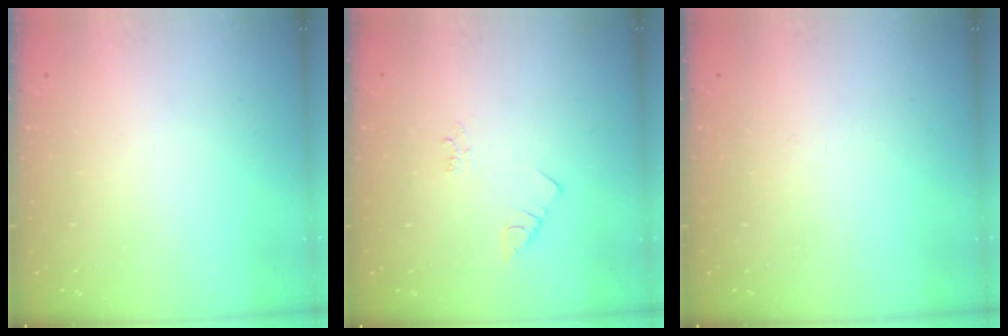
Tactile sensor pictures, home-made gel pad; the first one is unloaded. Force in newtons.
{"total": 2.5, "press": 2.5, "slide": 0.5}
{"total": 2.8, "press": 2.8, "slide": 0.4}